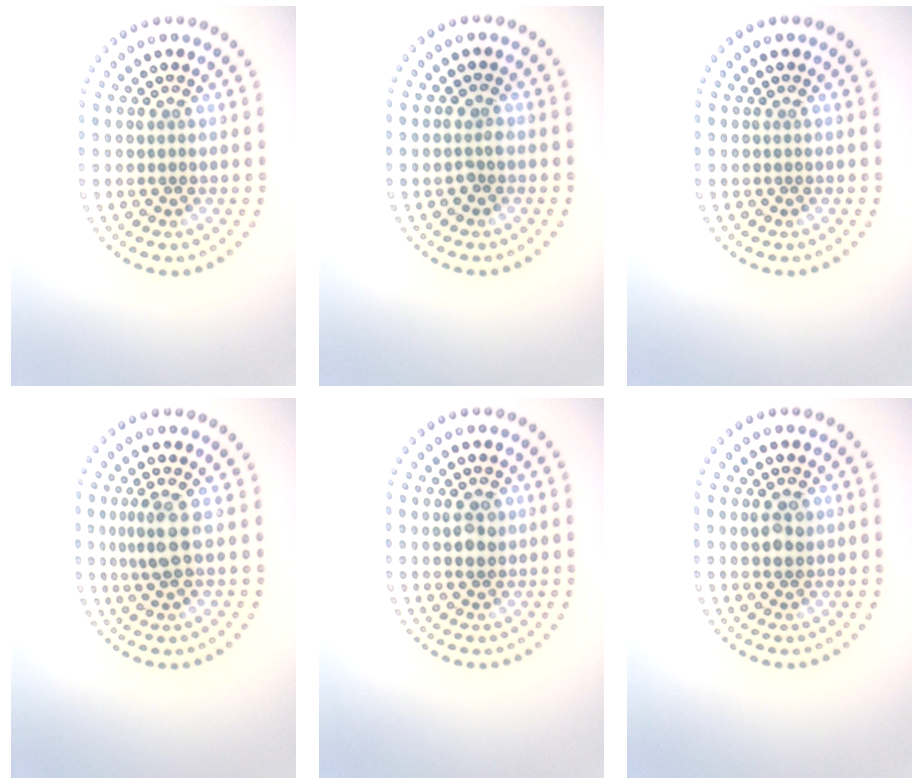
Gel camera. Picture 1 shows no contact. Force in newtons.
{"total": 0.6, "press": 0.6, "slide": 0.2}
{"total": 0.0}
{"total": 2.3, "press": 1.9, "slide": 1.4}
{"total": 1.9, "press": 1.9, "slide": 0.5}
{"total": 1.9, "press": 1.9, "slide": 0.5}